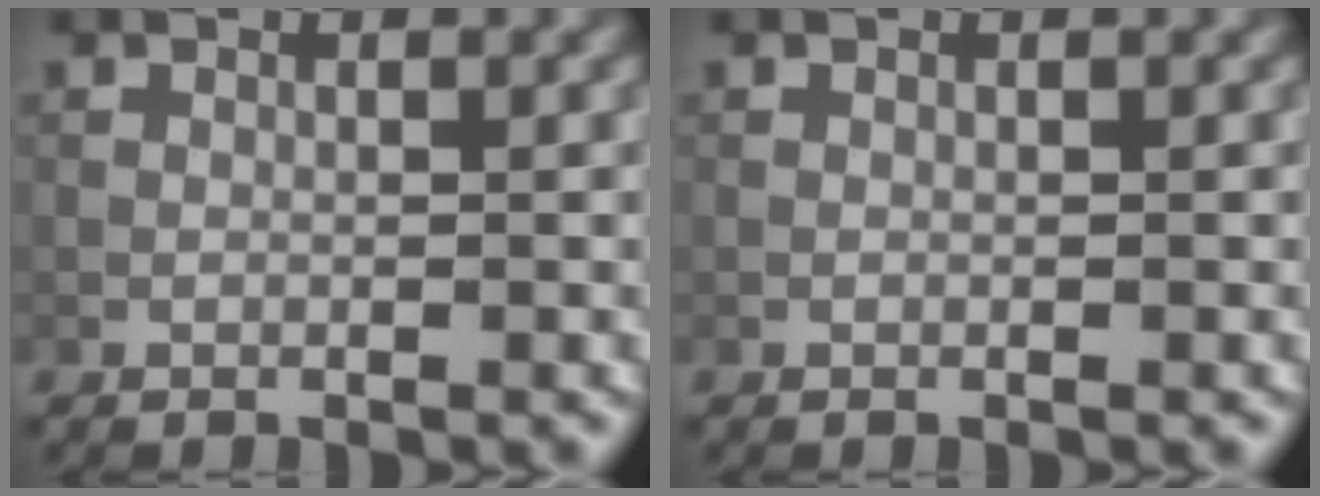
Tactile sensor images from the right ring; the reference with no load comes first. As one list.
[{"total": 0.0}]